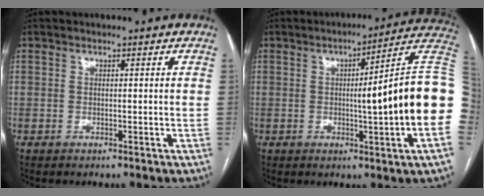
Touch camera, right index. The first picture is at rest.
{"total": 17.7, "force": [-0.6, -0.8, 17.6], "torque": [-0.173, 0.022, -0.016]}